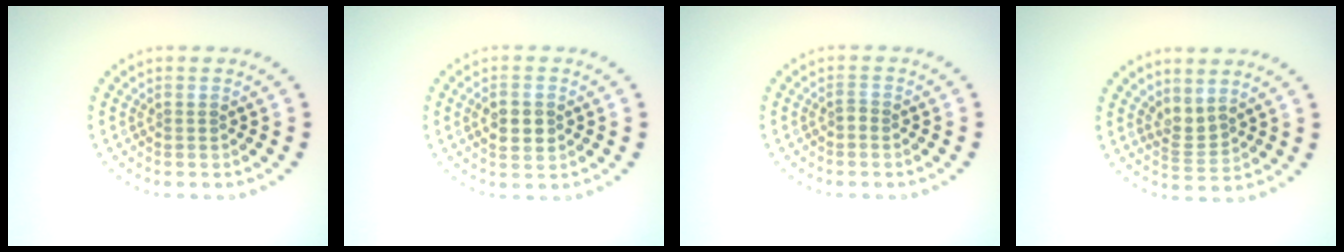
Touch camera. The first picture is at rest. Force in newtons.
{"total": 2.7, "press": 2.7, "slide": 0.1}
{"total": 0.7, "press": 0.5, "slide": 0.5}
{"total": 1.9, "press": 1.4, "slide": 1.3}